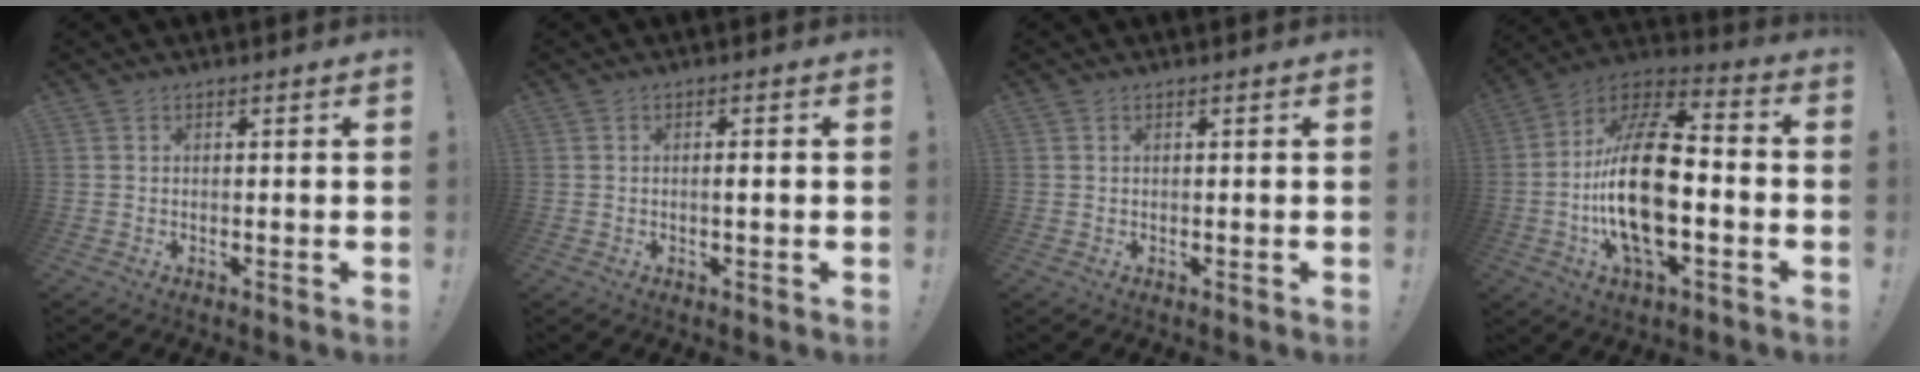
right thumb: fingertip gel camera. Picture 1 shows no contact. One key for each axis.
{"total": 1.6, "fx": -0.2, "fy": 0.0, "fz": 1.6, "tx": -0.025, "ty": 0.000, "tz": -0.007}
{"total": 0.0}
{"total": 24.3, "fx": -3.7, "fy": 11.5, "fz": 21.1, "tx": -0.408, "ty": 0.016, "tz": -0.063}